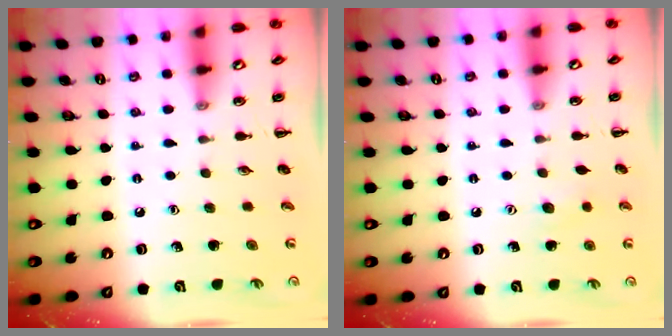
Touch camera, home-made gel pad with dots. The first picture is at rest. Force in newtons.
{"total": 4.4, "press": 4.3, "slide": 0.9}